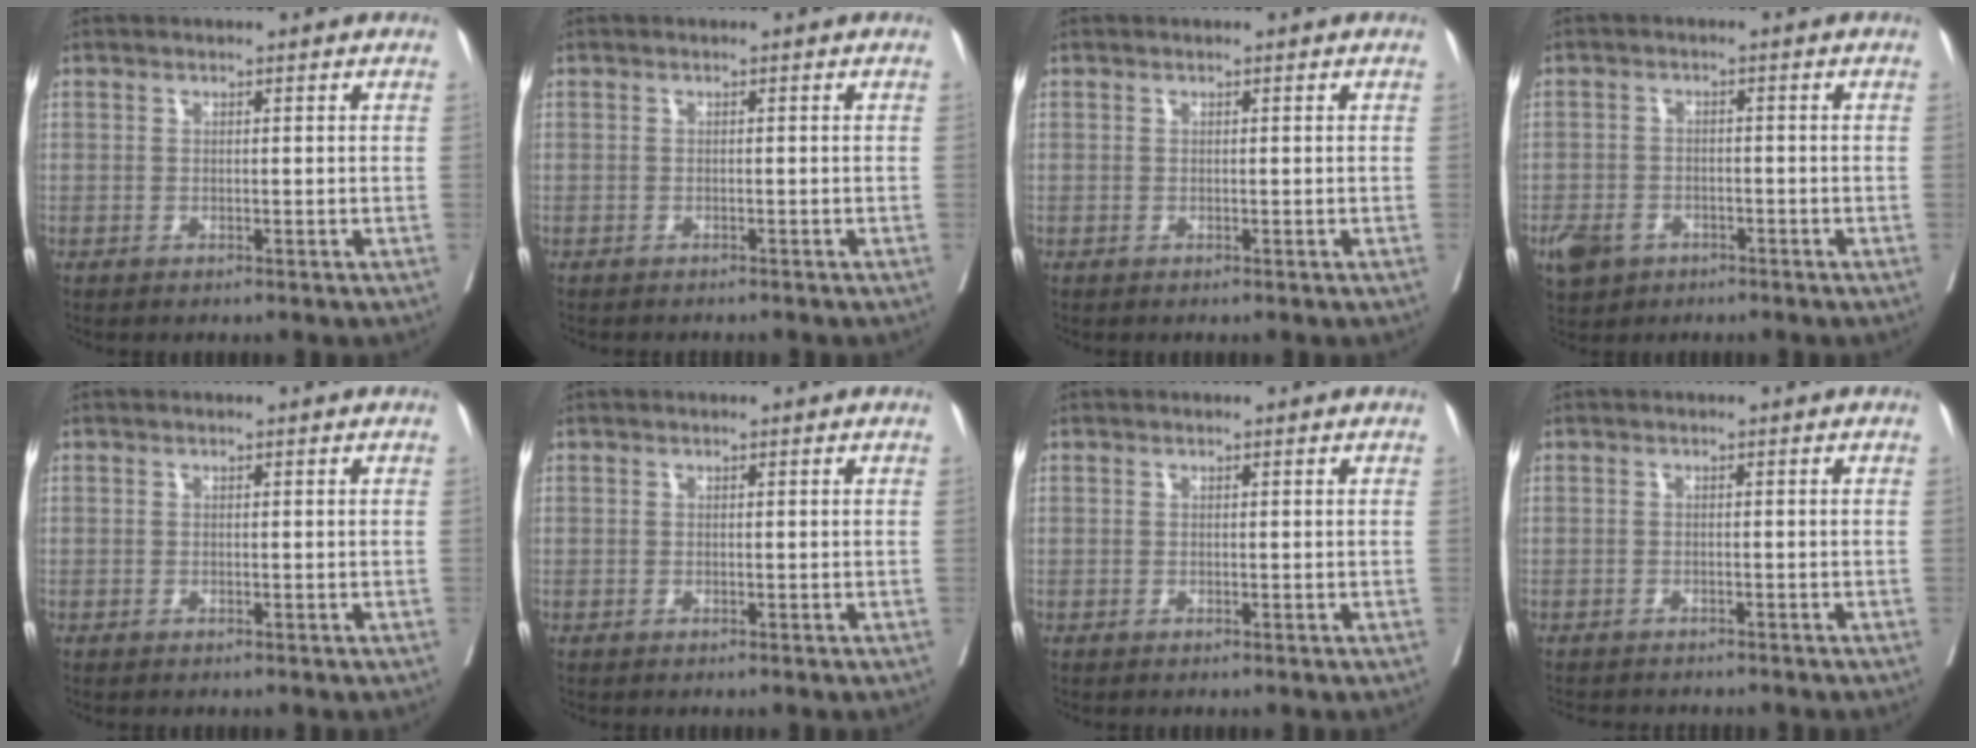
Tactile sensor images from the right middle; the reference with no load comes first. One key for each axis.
{"total": 2.3, "fx": -2.1, "fy": 0.4, "fz": 0.8, "tx": -0.014, "ty": -0.004, "tz": -0.026}
{"total": 0.0}
{"total": 6.6, "fx": -3.7, "fy": 4.9, "fz": 2.3, "tx": -0.047, "ty": 0.002, "tz": -0.057}
{"total": 0.0}
{"total": 0.0}
{"total": 0.0}
{"total": 6.2, "fx": -5.6, "fy": 1.6, "fz": 2.1, "tx": -0.028, "ty": -0.003, "tz": -0.076}